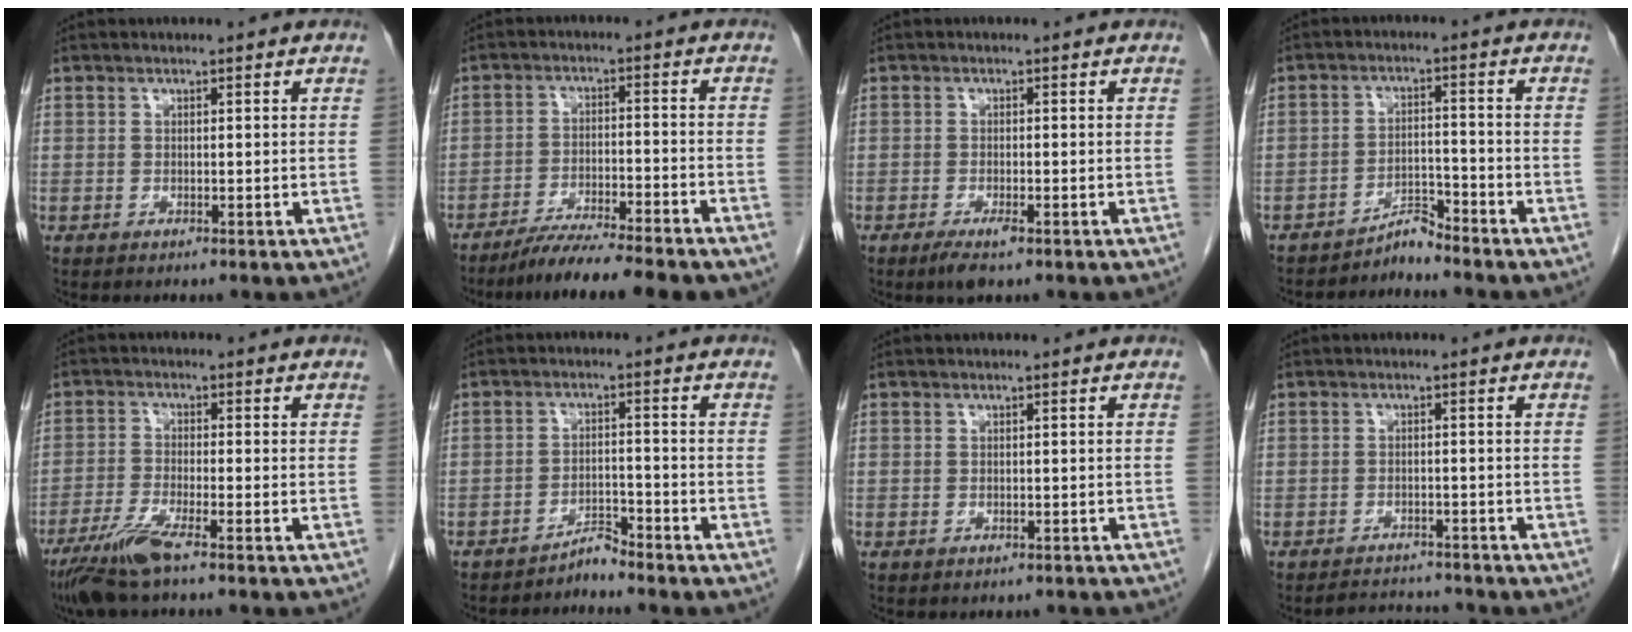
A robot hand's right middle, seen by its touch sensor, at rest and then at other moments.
{"total": 9.8, "force": [-8.3, -0.2, 5.2], "torque": [-0.075, -0.022, -0.133]}
{"total": 2.9, "force": [-1.7, 0.6, 2.2], "torque": [-0.042, -0.005, -0.029]}
{"total": 3.3, "force": [-3.3, -0.1, 0.0], "torque": [0.005, -0.008, -0.057]}
{"total": 6.3, "force": [-4.5, -0.2, 4.4], "torque": [-0.093, -0.021, -0.092]}
{"total": 2.7, "force": [-2.7, 0.0, 0.2], "torque": [0.002, -0.009, -0.048]}
{"total": 1.0, "force": [-0.8, 0.5, 0.2], "torque": [-0.004, 0.001, -0.012]}
{"total": 4.1, "force": [-4.0, 0.4, -0.3], "torque": [0.004, 0.001, -0.062]}